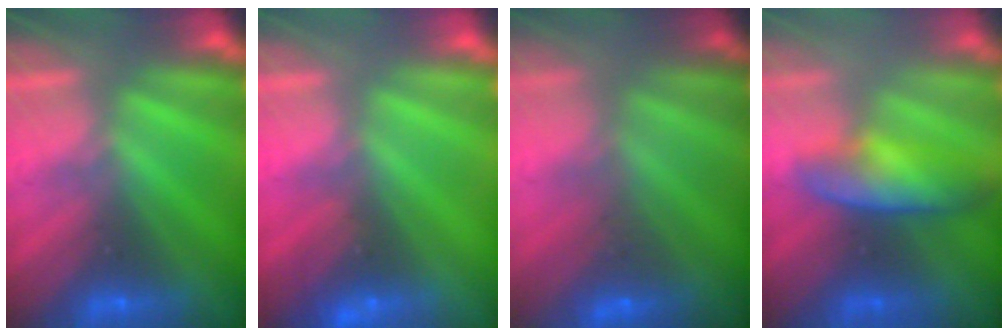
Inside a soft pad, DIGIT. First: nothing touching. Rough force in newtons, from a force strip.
{"total": 2.5}
{"total": 2.4}
{"total": 3.4}